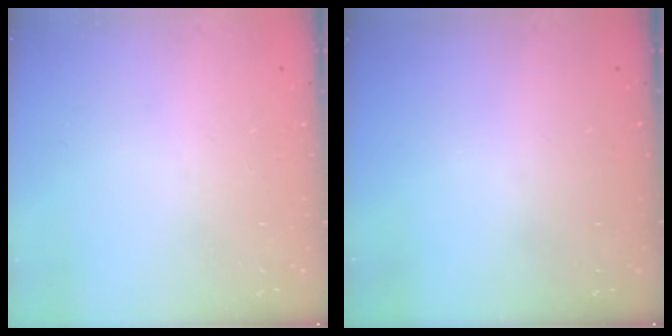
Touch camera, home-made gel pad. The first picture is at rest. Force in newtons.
{"total": 0.0}